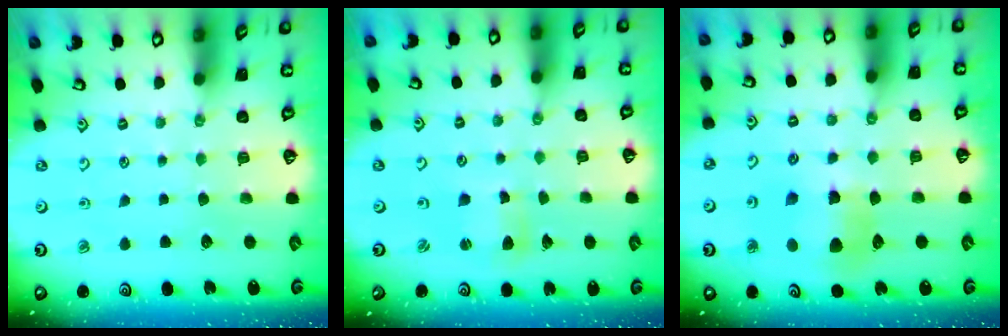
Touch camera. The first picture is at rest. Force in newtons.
{"total": 3.7, "press": 3.7, "slide": 0.5}
{"total": 9.4, "press": 9.4, "slide": 1.0}